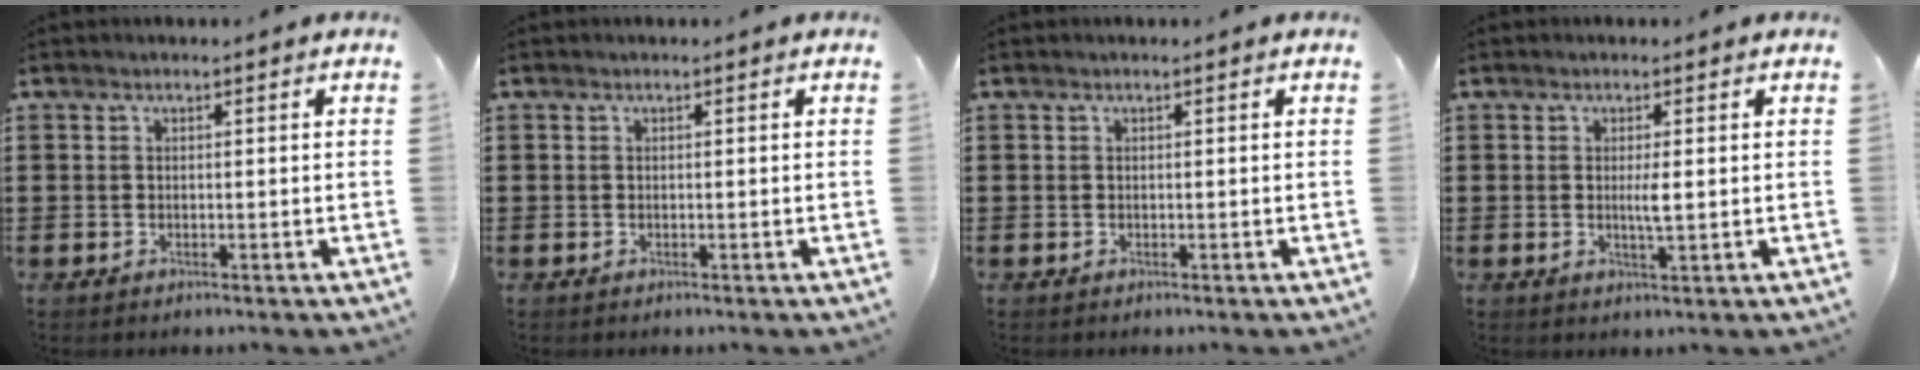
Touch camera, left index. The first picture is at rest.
{"total": 0.0}
{"total": 0.0}
{"total": 2.5, "force": [0.1, 0.1, 2.5], "torque": [-0.049, -0.005, -0.001]}